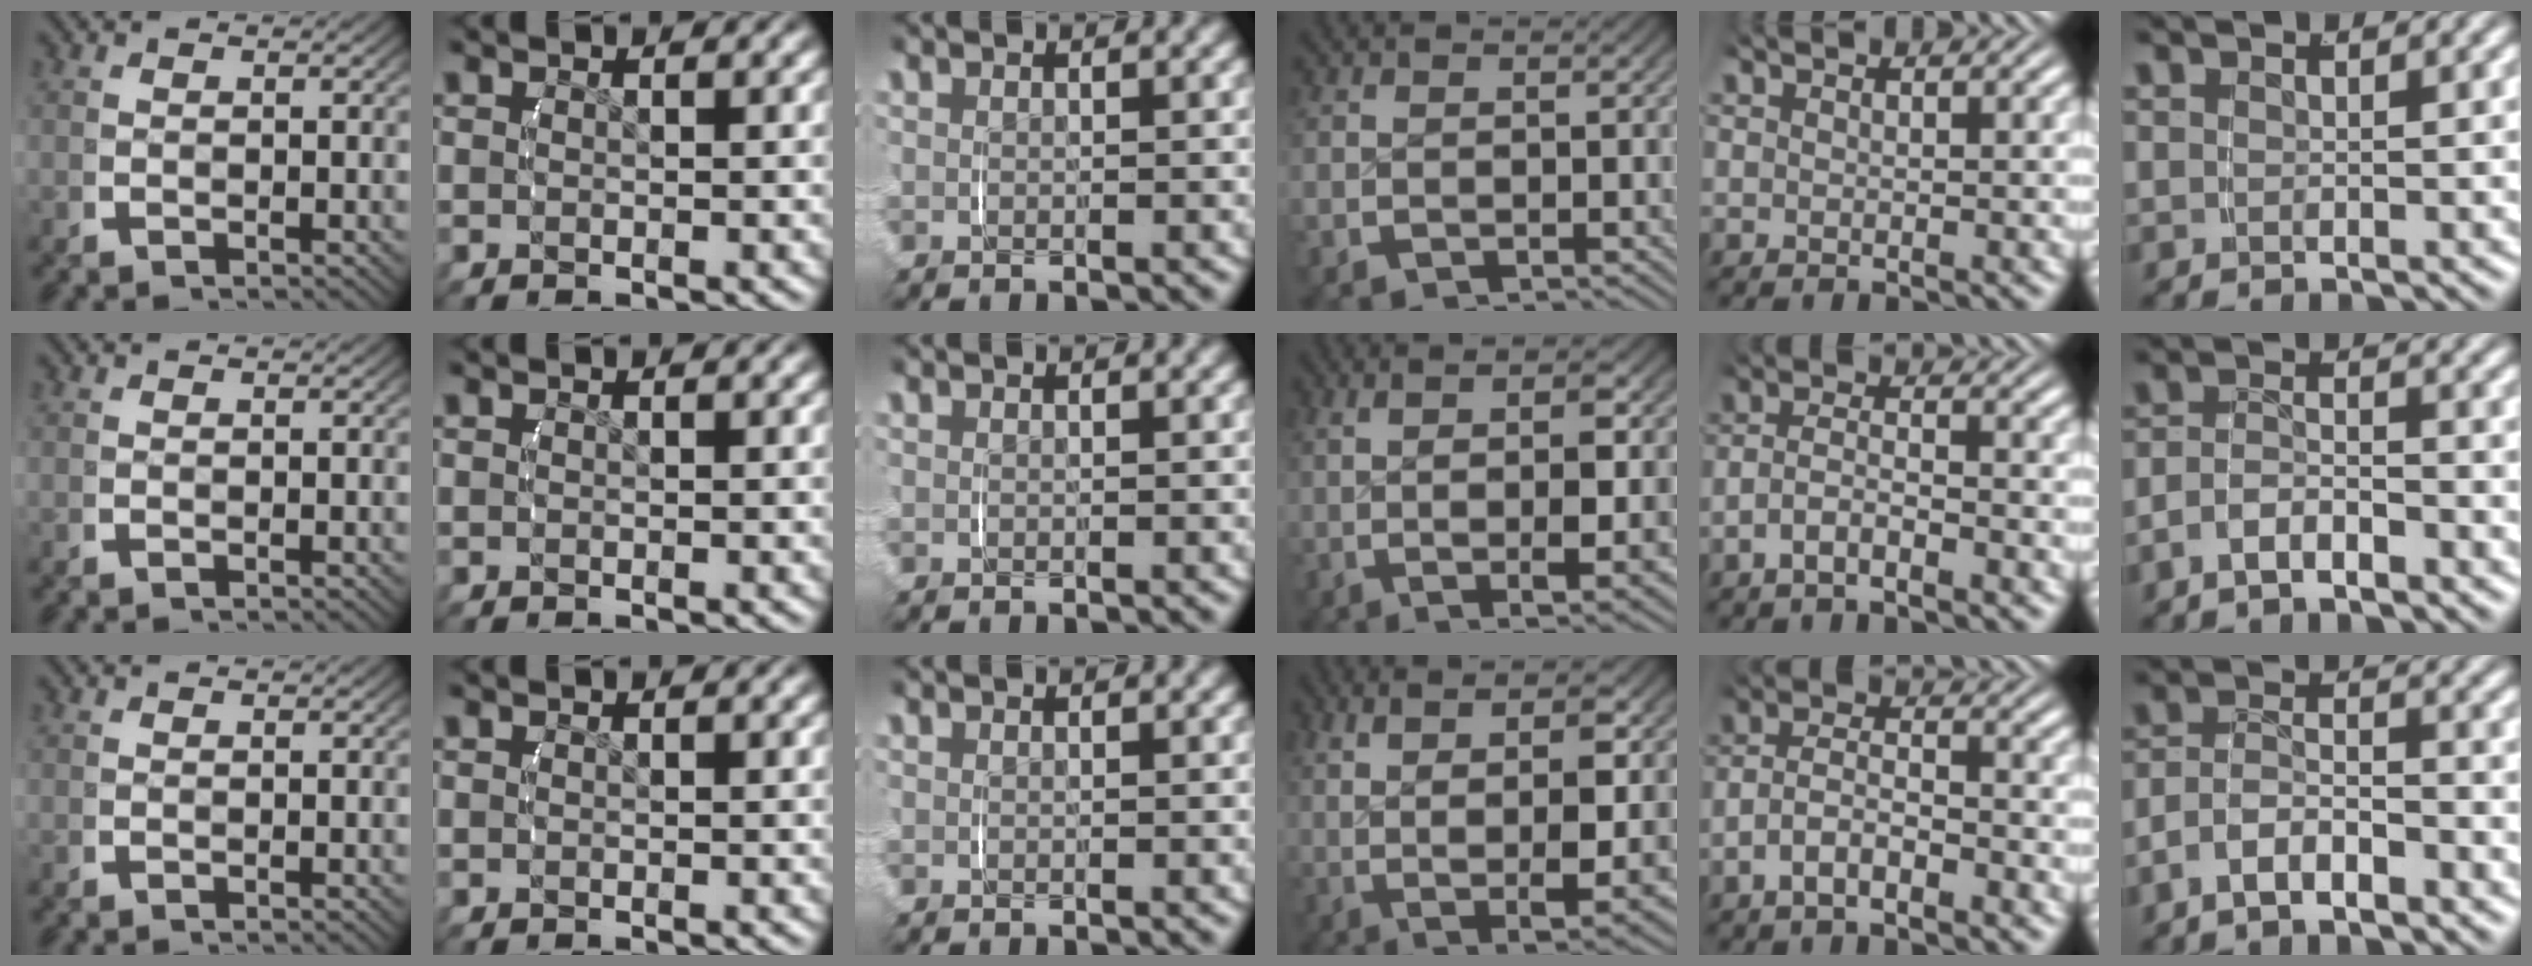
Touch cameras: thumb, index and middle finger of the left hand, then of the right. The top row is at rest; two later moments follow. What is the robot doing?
{"motion": "lift_and_place", "object": "scarf"}